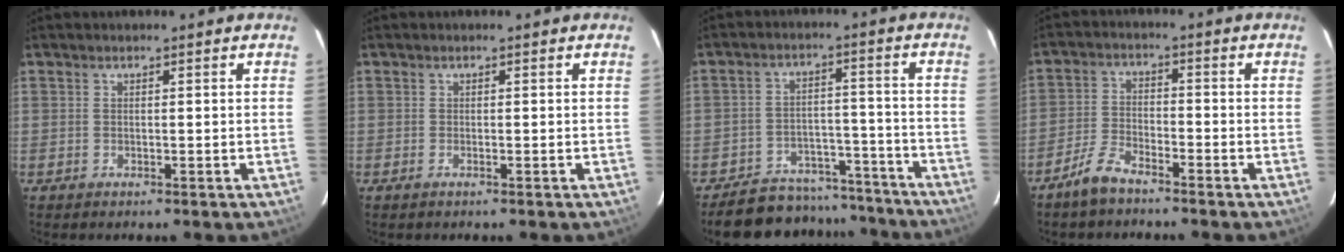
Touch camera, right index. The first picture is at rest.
{"total": 0.6, "force": [-0.5, -0.4, -0.1], "torque": [0.002, 0.001, -0.011]}
{"total": 16.2, "force": [-14.7, 6.1, 3.0], "torque": [-0.078, 0.045, -0.189]}
{"total": 5.4, "force": [-4.8, 1.3, 2.2], "torque": [-0.060, 0.004, -0.096]}